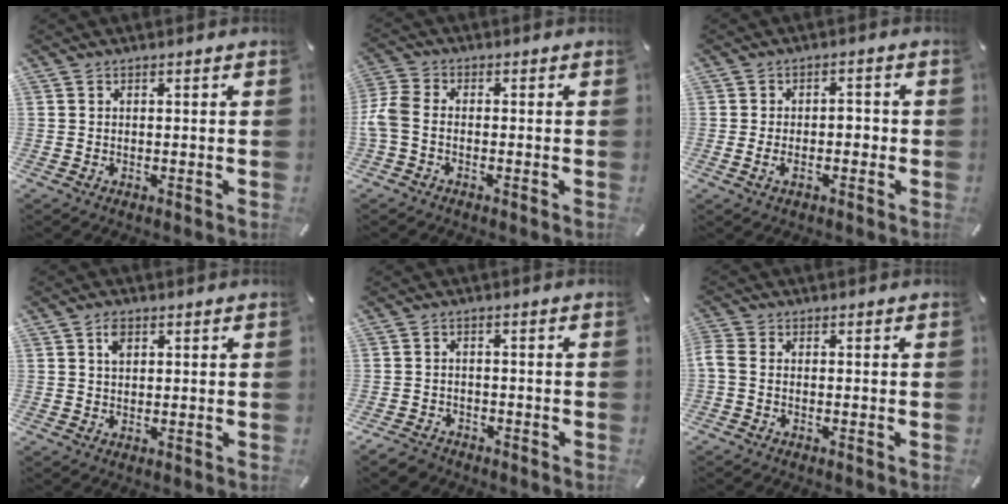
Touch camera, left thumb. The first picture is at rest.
{"total": 5.1, "force": [-1.4, 2.9, 4.0], "torque": [-0.099, 0.001, -0.030]}
{"total": 4.1, "force": [-1.1, 2.3, 3.2], "torque": [-0.047, 0.009, -0.023]}
{"total": 2.7, "force": [1.1, 1.7, 1.7], "torque": [-0.031, 0.002, 0.018]}
{"total": 2.9, "force": [-2.4, 1.6, 0.5], "torque": [-0.014, 0.015, -0.050]}
{"total": 1.9, "force": [-0.7, 0.8, 1.6], "torque": [-0.034, 0.001, -0.013]}